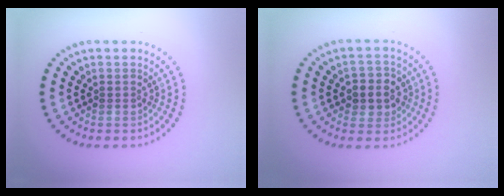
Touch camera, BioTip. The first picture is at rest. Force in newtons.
{"total": 2.9, "press": 2.7, "slide": 0.8}